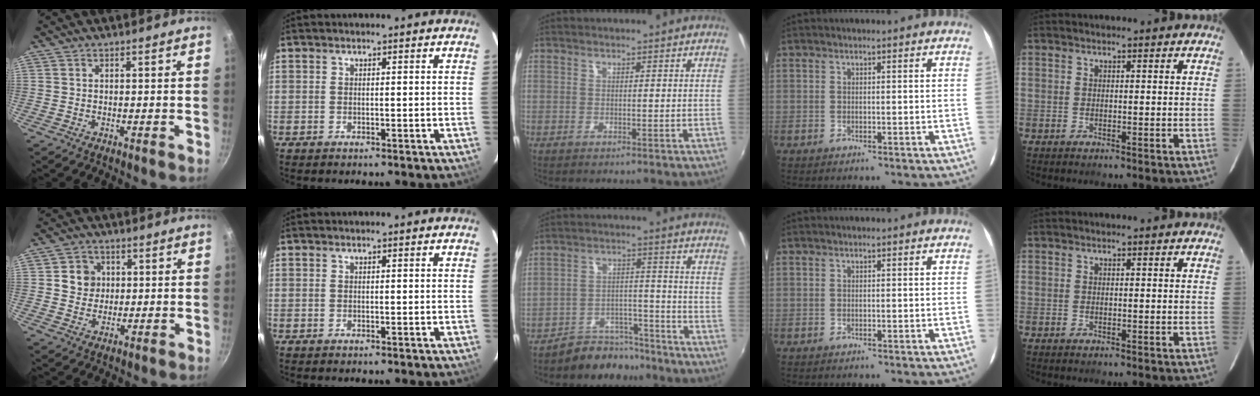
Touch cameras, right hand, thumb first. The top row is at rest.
{"thumb": {"total": 5.5, "force": [0.9, 5.1, 1.8], "torque": [0.006, 0.001, 0.010]}, "middle": {"total": 9.1, "force": [-8.2, 3.8, 1.1], "torque": [-0.026, 0.029, -0.120]}}